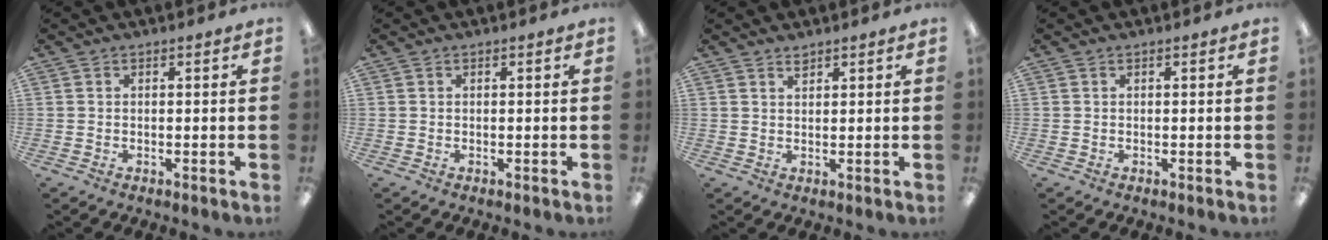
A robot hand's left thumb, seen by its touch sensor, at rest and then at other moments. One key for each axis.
{"total": 0.0}
{"total": 1.4, "fx": 1.4, "fy": 0.4, "fz": 0.3, "tx": -0.001, "ty": -0.004, "tz": 0.024}
{"total": 0.0}